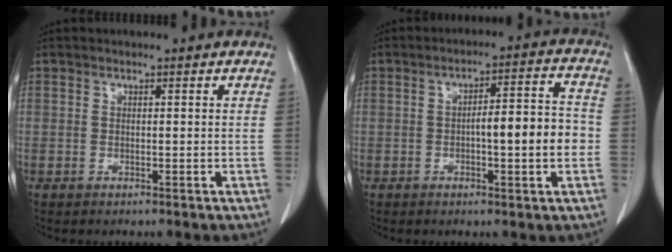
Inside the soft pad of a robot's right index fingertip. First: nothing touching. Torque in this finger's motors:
{"motor_torque": [0.53, -0.27, 0.31, 0.10]}